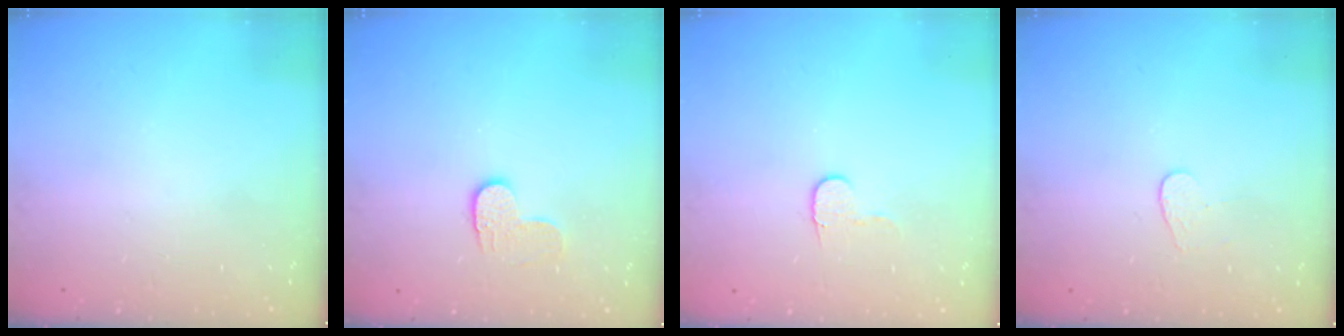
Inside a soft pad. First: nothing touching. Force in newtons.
{"total": 5.7, "press": 5.7, "slide": 0.5}
{"total": 5.5, "press": 5.4, "slide": 0.5}
{"total": 3.8, "press": 3.8, "slide": 0.3}